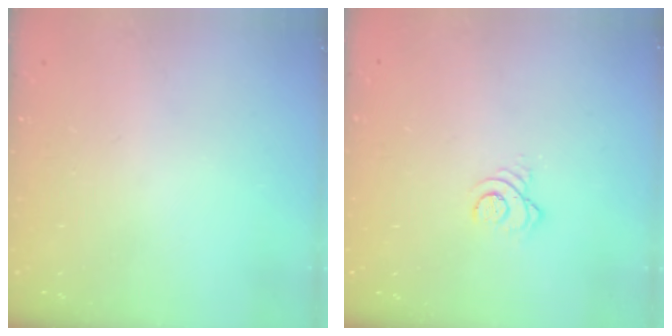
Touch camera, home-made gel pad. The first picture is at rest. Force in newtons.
{"total": 3.6, "press": 3.6, "slide": 0.0}